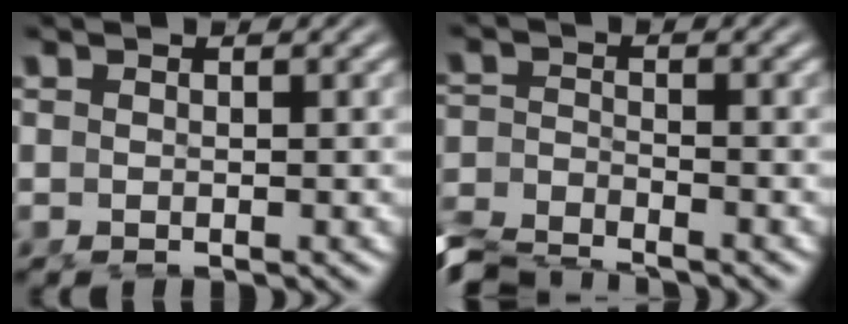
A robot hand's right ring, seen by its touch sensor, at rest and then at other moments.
{"total": 4.7, "force": [-4.5, 1.2, 0.5], "torque": [-0.017, -0.026, -0.080]}